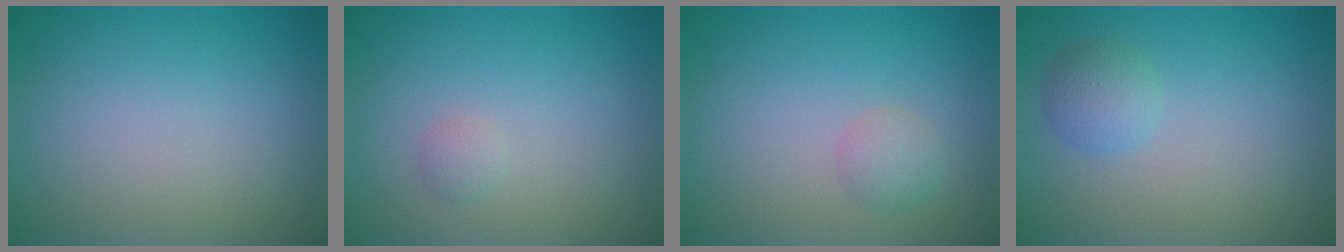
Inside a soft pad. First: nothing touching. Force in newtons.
{"total": 0.7, "press": 0.7, "slide": 0.0}
{"total": 1.4, "press": 1.4, "slide": 0.1}
{"total": 1.8, "press": 1.8, "slide": 0.1}